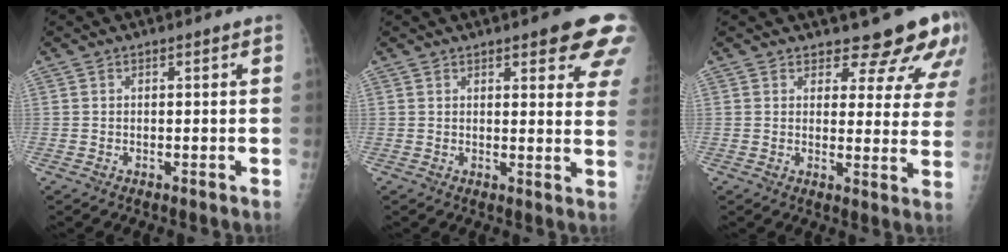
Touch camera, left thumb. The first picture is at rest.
{"total": 11.6, "force": [7.0, 3.3, 8.6], "torque": [-0.072, -0.029, 0.074]}
{"total": 10.8, "force": [9.4, 3.9, 3.6], "torque": [-0.003, -0.067, 0.097]}